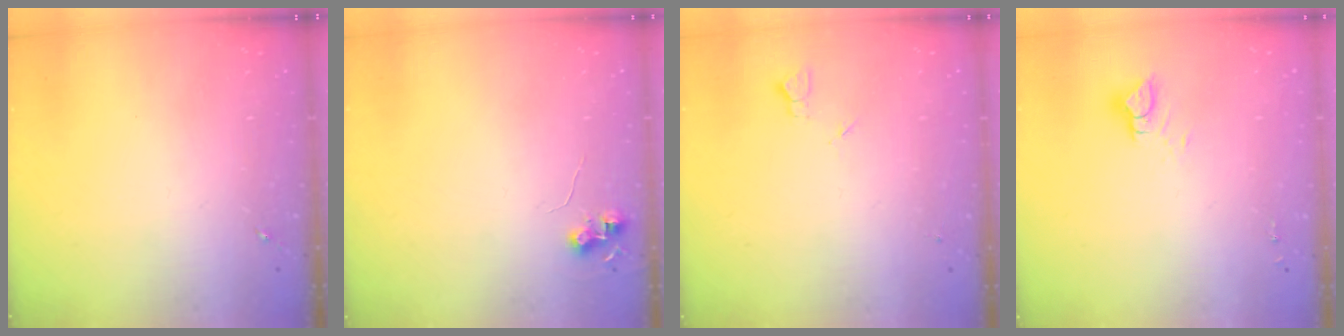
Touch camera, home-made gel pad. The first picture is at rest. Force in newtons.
{"total": 6.0, "press": 5.9, "slide": 0.7}
{"total": 2.7, "press": 2.6, "slide": 0.3}
{"total": 4.5, "press": 4.5, "slide": 0.2}